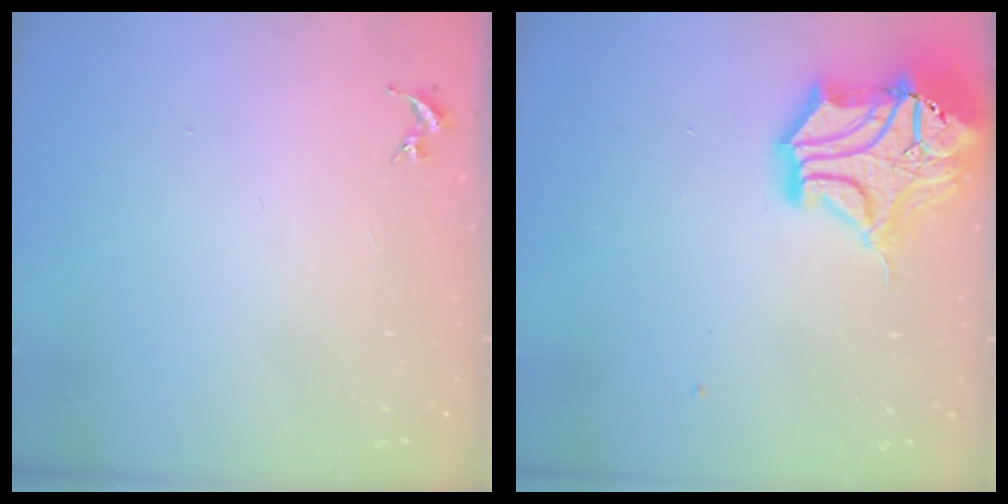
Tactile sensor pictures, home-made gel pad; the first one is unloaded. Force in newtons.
{"total": 18.3, "press": 18.2, "slide": 2.4}